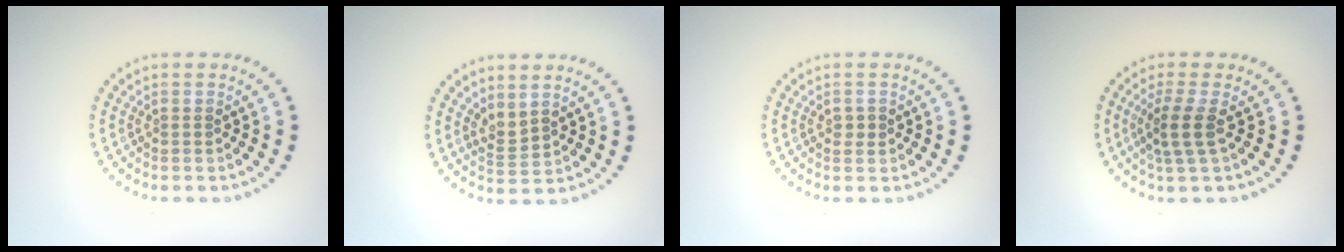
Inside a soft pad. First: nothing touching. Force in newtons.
{"total": 1.8, "press": 1.4, "slide": 1.2}
{"total": 0.9, "press": 0.9, "slide": 0.0}
{"total": 2.7, "press": 2.1, "slide": 1.6}